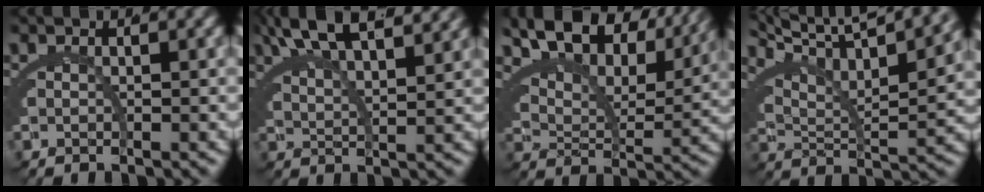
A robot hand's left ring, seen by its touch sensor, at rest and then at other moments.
{"total": 6.4, "force": [5.7, -0.8, 2.8], "torque": [-0.047, 0.019, 0.096]}
{"total": 11.7, "force": [9.8, 3.1, 5.6], "torque": [-0.081, 0.050, 0.139]}
{"total": 8.8, "force": [6.6, 1.6, 5.7], "torque": [-0.078, 0.030, 0.097]}